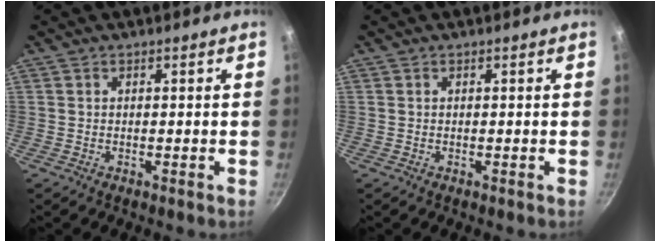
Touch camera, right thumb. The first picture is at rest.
{"total": 0.0}